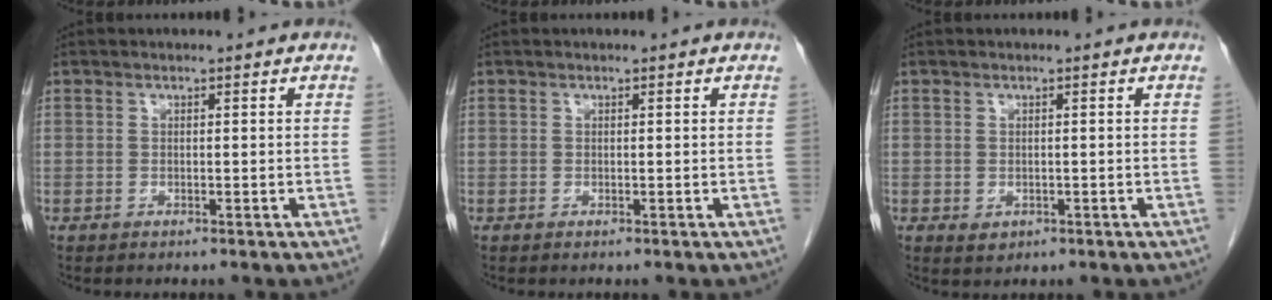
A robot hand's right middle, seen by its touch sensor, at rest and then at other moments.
{"total": 0.0}
{"total": 1.9, "force": [-0.6, 1.5, 0.9], "torque": [-0.013, 0.000, 0.001]}